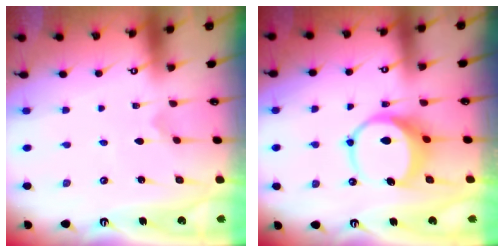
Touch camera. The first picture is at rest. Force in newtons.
{"total": 9.2, "press": 9.1, "slide": 1.1}